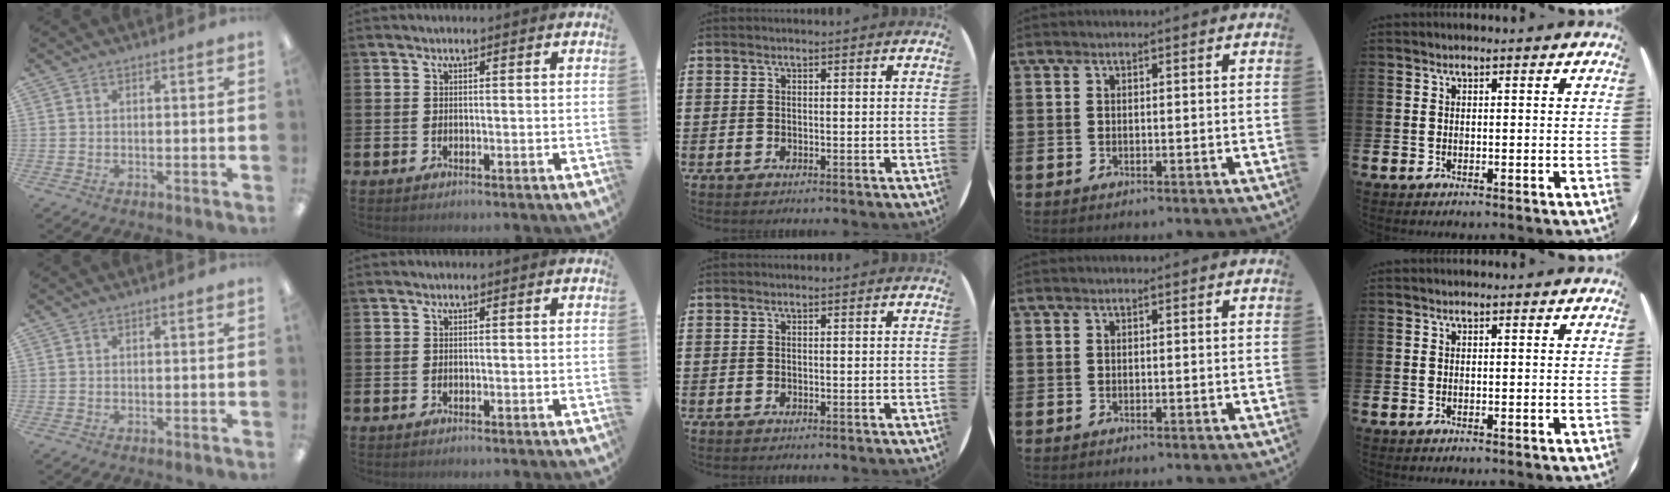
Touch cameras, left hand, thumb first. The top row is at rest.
{}